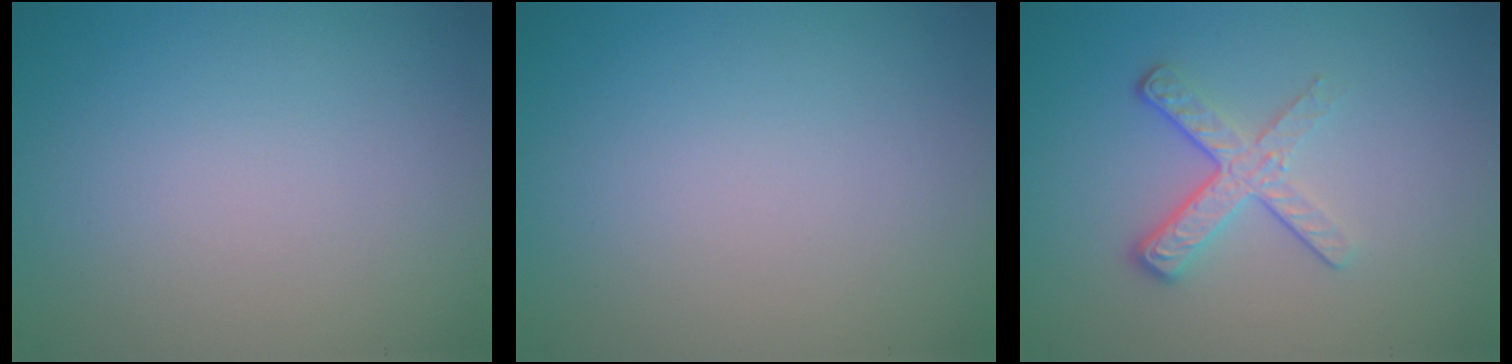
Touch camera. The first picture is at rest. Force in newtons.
{"total": 0.0}
{"total": 3.7, "press": 2.5, "slide": 2.7}